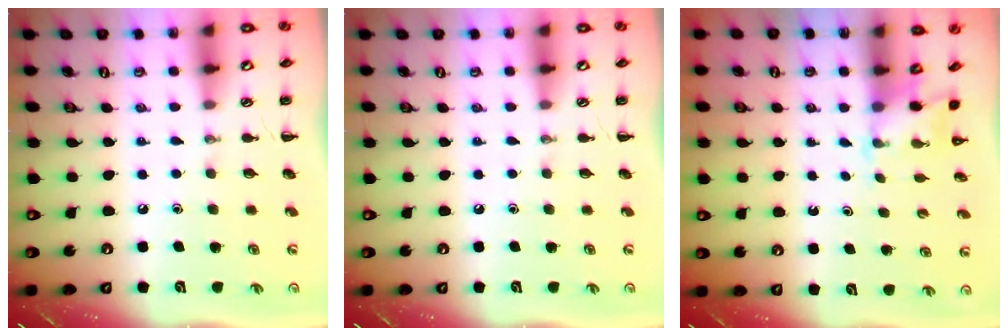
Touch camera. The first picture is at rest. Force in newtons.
{"total": 0.0}
{"total": 1.9, "press": 1.8, "slide": 0.6}